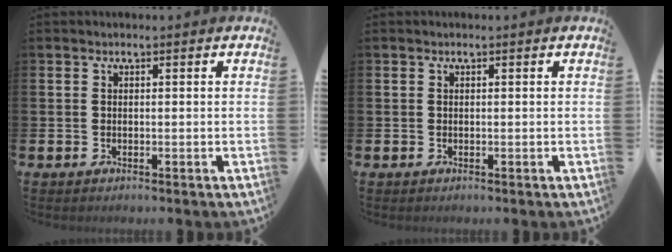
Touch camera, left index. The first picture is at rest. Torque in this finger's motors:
{"motor_torque": [0.00, 0.00, 0.00, 0.01]}